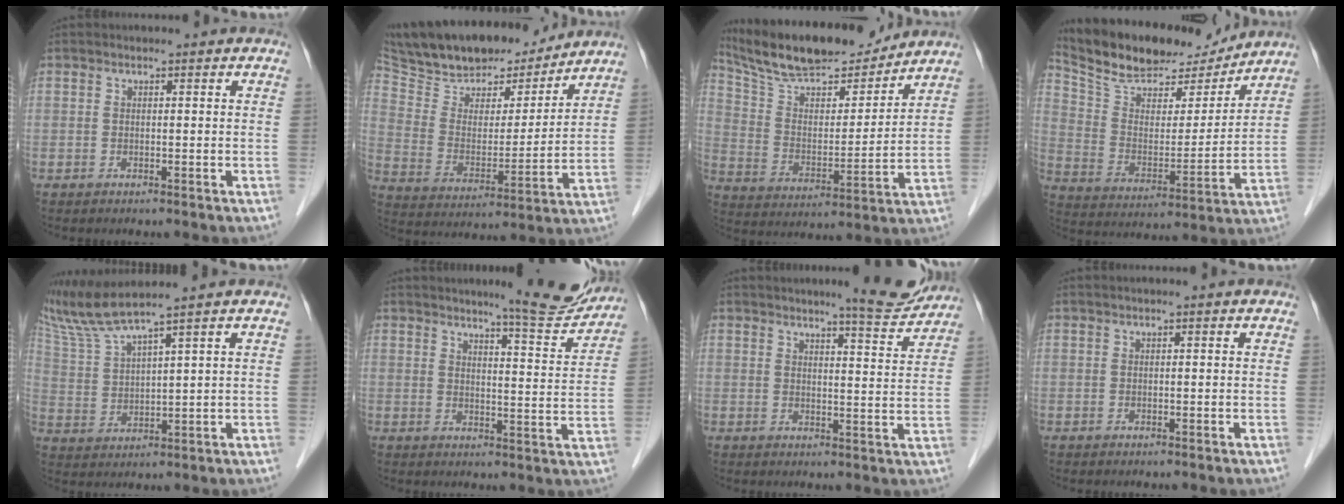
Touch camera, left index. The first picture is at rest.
{"total": 21.2, "force": [17.9, 6.7, 9.1], "torque": [-0.164, 0.010, 0.296]}
{"total": 18.5, "force": [16.5, 3.7, 7.4], "torque": [-0.132, 0.005, 0.283]}
{"total": 18.5, "force": [16.6, 5.0, 6.5], "torque": [-0.119, 0.001, 0.278]}
{"total": 8.3, "force": [7.1, -1.8, 4.0], "torque": [-0.093, 0.002, 0.149]}
{"total": 9.3, "force": [8.7, 0.4, 3.2], "torque": [-0.043, -0.031, 0.105]}
{"total": 6.8, "force": [6.4, 0.4, 2.4], "torque": [-0.034, -0.024, 0.074]}
{"total": 0.0}